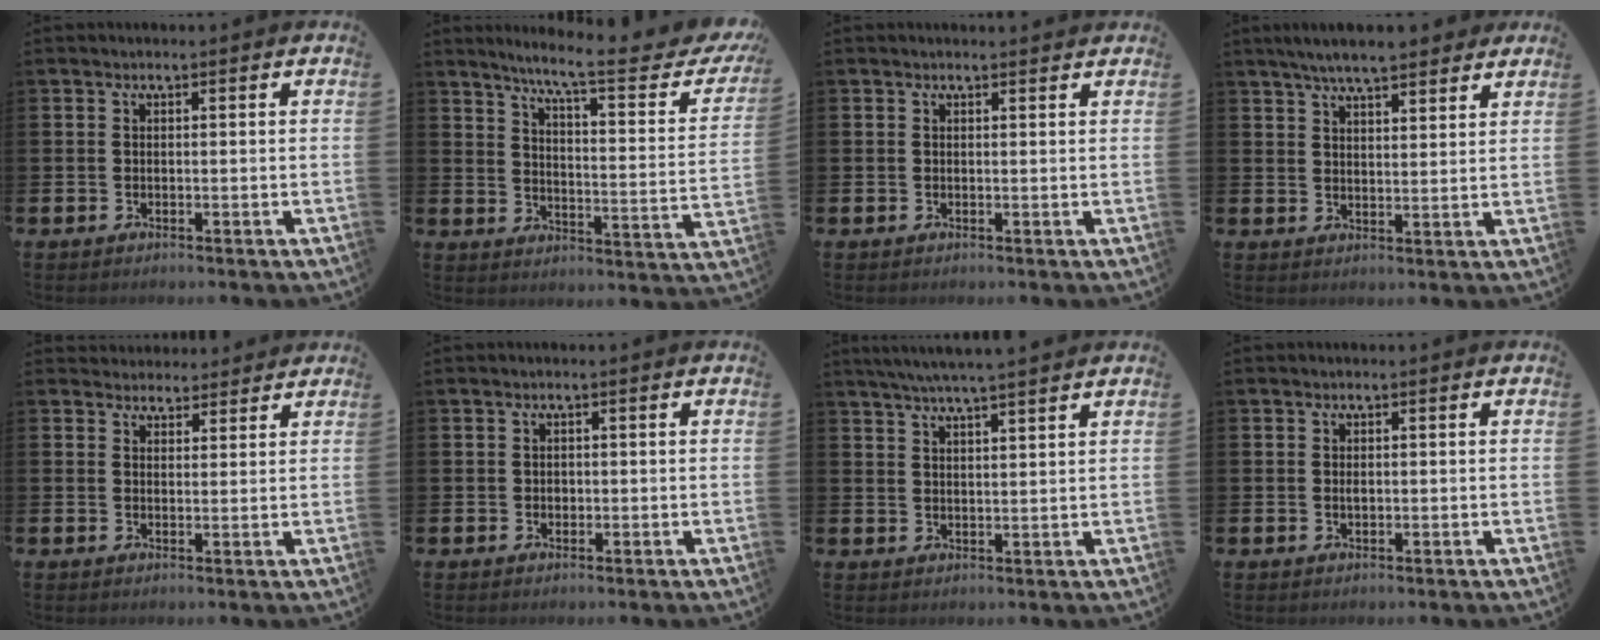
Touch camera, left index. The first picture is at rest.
{"total": 8.8, "force": [7.0, 0.8, 5.3], "torque": [-0.099, -0.054, 0.102]}
{"total": 0.6, "force": [0.6, 0.0, 0.1], "torque": [0.004, -0.002, 0.009]}
{"total": 6.0, "force": [5.6, 0.9, 1.9], "torque": [-0.051, -0.016, 0.102]}
{"total": 3.1, "force": [2.9, 1.2, -0.3], "torque": [0.006, -0.012, 0.052]}
{"total": 0.8, "force": [0.1, 0.7, 0.3], "torque": [0.003, 0.002, -0.002]}
{"total": 5.1, "force": [4.8, -0.4, 1.6], "torque": [-0.044, -0.014, 0.086]}
{"total": 0.7, "force": [0.1, 0.3, 0.6], "torque": [-0.009, 0.001, 0.000]}